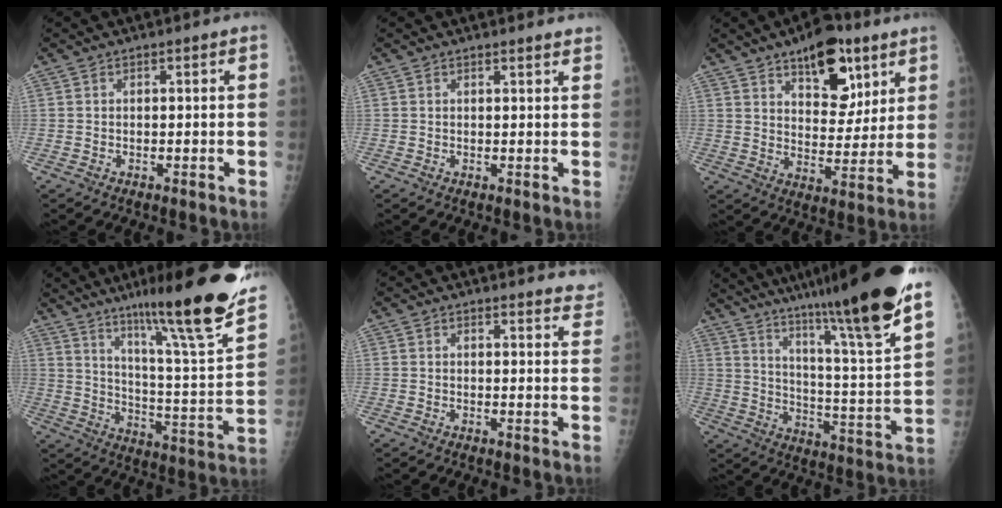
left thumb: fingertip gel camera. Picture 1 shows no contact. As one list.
[{"total": 2.0, "force": [1.9, 0.3, 0.5], "torque": [-0.002, -0.009, 0.018]}, {"total": 14.4, "force": [8.5, 7.2, 9.2], "torque": [-0.088, -0.045, 0.128]}, {"total": 26.4, "force": [18.0, 2.7, 19.2], "torque": [-0.268, -0.084, 0.270]}, {"total": 6.4, "force": [6.2, 1.2, 1.0], "torque": [0.017, -0.036, 0.047]}, {"total": 28.0, "force": [21.0, 1.4, 18.5], "torque": [-0.283, -0.107, 0.315]}]